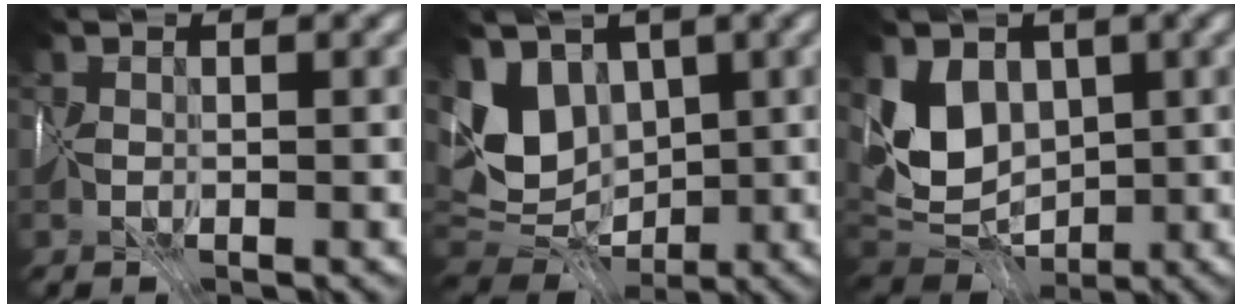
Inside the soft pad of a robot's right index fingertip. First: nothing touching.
{"total": 5.8, "force": [1.8, 4.4, 3.3], "torque": [-0.078, -0.004, 0.031]}
{"total": 5.0, "force": [1.8, 3.9, 2.6], "torque": [-0.062, -0.009, 0.031]}